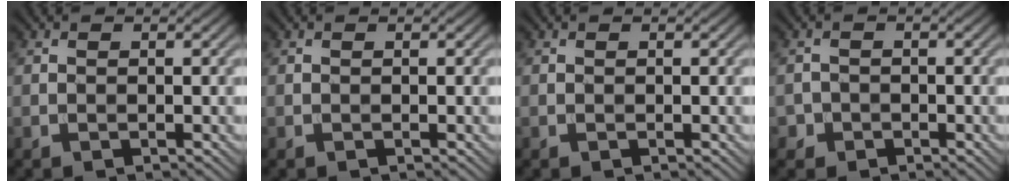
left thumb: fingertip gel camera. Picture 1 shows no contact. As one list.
[{"total": 0.0}, {"total": 0.0}, {"total": 1.7, "force": [-0.9, 1.4, 0.1], "torque": [0.003, -0.002, -0.020]}]